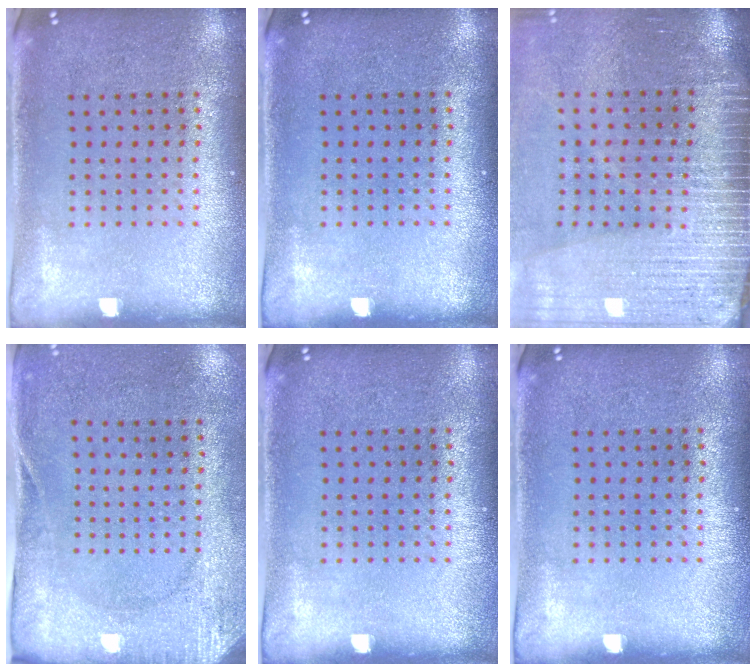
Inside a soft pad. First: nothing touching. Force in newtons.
{"total": 0.0}
{"total": 4.0, "press": 3.4, "slide": 2.0}
{"total": 2.8, "press": 2.1, "slide": 1.8}
{"total": 0.0}
{"total": 0.0}